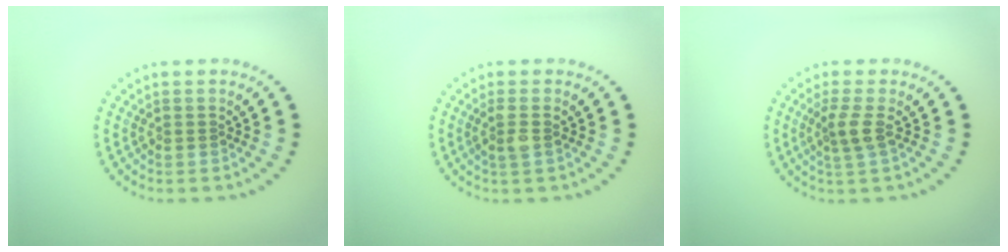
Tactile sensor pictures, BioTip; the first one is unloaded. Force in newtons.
{"total": 1.5, "press": 1.4, "slide": 0.7}
{"total": 2.1, "press": 1.7, "slide": 1.3}